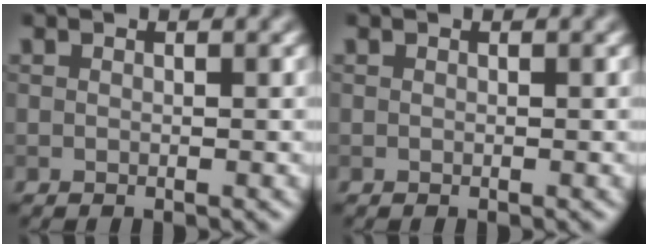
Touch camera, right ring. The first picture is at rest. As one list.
[{"total": 0.0}]